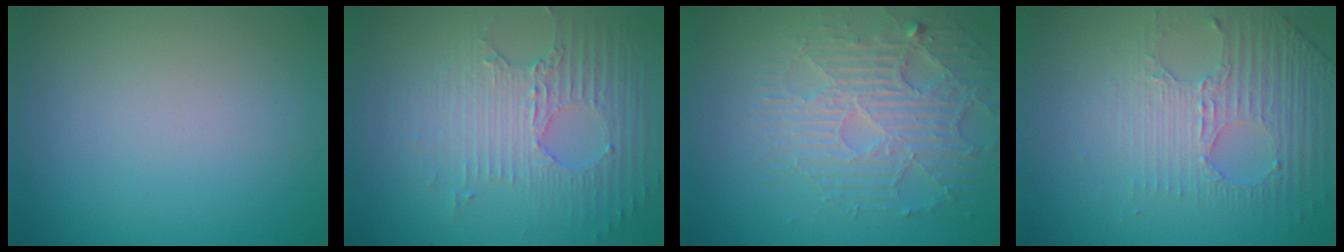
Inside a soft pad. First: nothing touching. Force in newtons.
{"total": 5.4, "press": 3.5, "slide": 4.1}
{"total": 4.9, "press": 4.2, "slide": 2.5}
{"total": 4.6, "press": 3.0, "slide": 3.4}